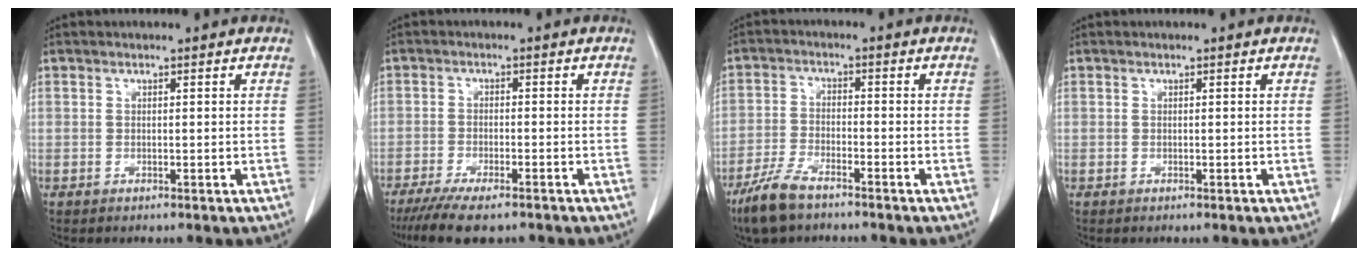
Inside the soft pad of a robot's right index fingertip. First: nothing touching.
{"total": 8.1, "force": [-6.2, 2.0, 4.9], "torque": [-0.074, -0.015, -0.098]}
{"total": 6.7, "force": [-5.1, 1.9, 3.9], "torque": [-0.088, -0.011, -0.097]}
{"total": 0.0}